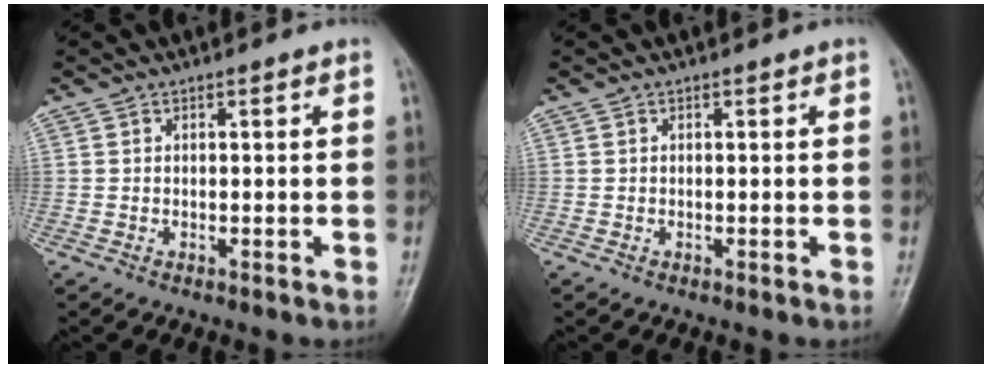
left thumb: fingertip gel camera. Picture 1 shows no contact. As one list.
[{"total": 0.0}]